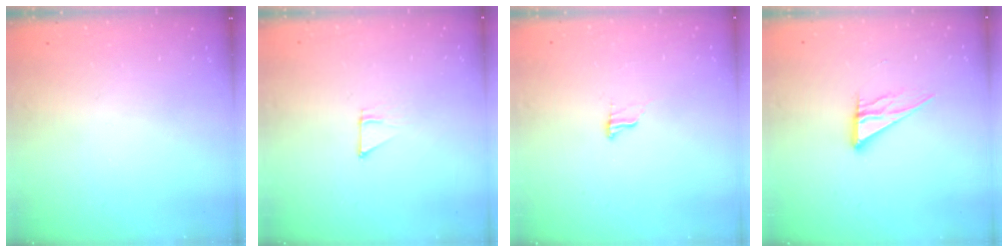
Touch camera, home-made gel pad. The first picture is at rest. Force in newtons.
{"total": 4.9, "press": 4.9, "slide": 0.3}
{"total": 7.4, "press": 7.4, "slide": 0.8}
{"total": 10.2, "press": 10.1, "slide": 0.9}